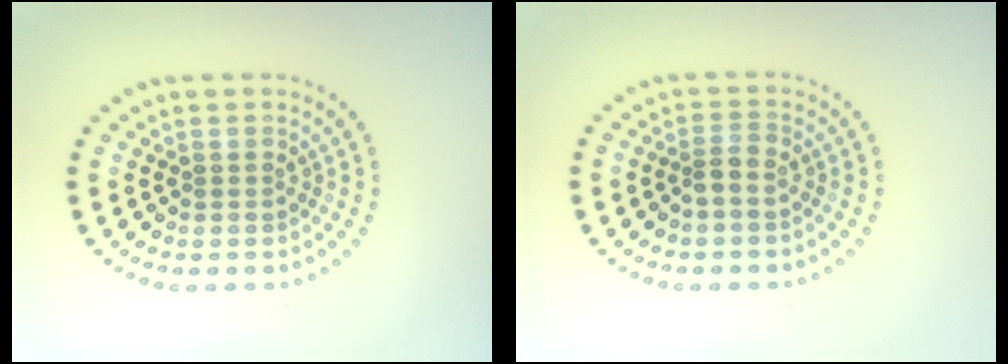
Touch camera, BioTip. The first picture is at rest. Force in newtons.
{"total": 1.4, "press": 1.1, "slide": 0.8}